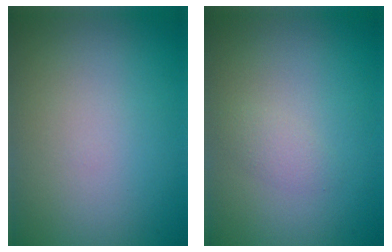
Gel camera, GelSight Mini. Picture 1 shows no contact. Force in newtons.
{"total": 1.1, "press": 1.1, "slide": 0.1}